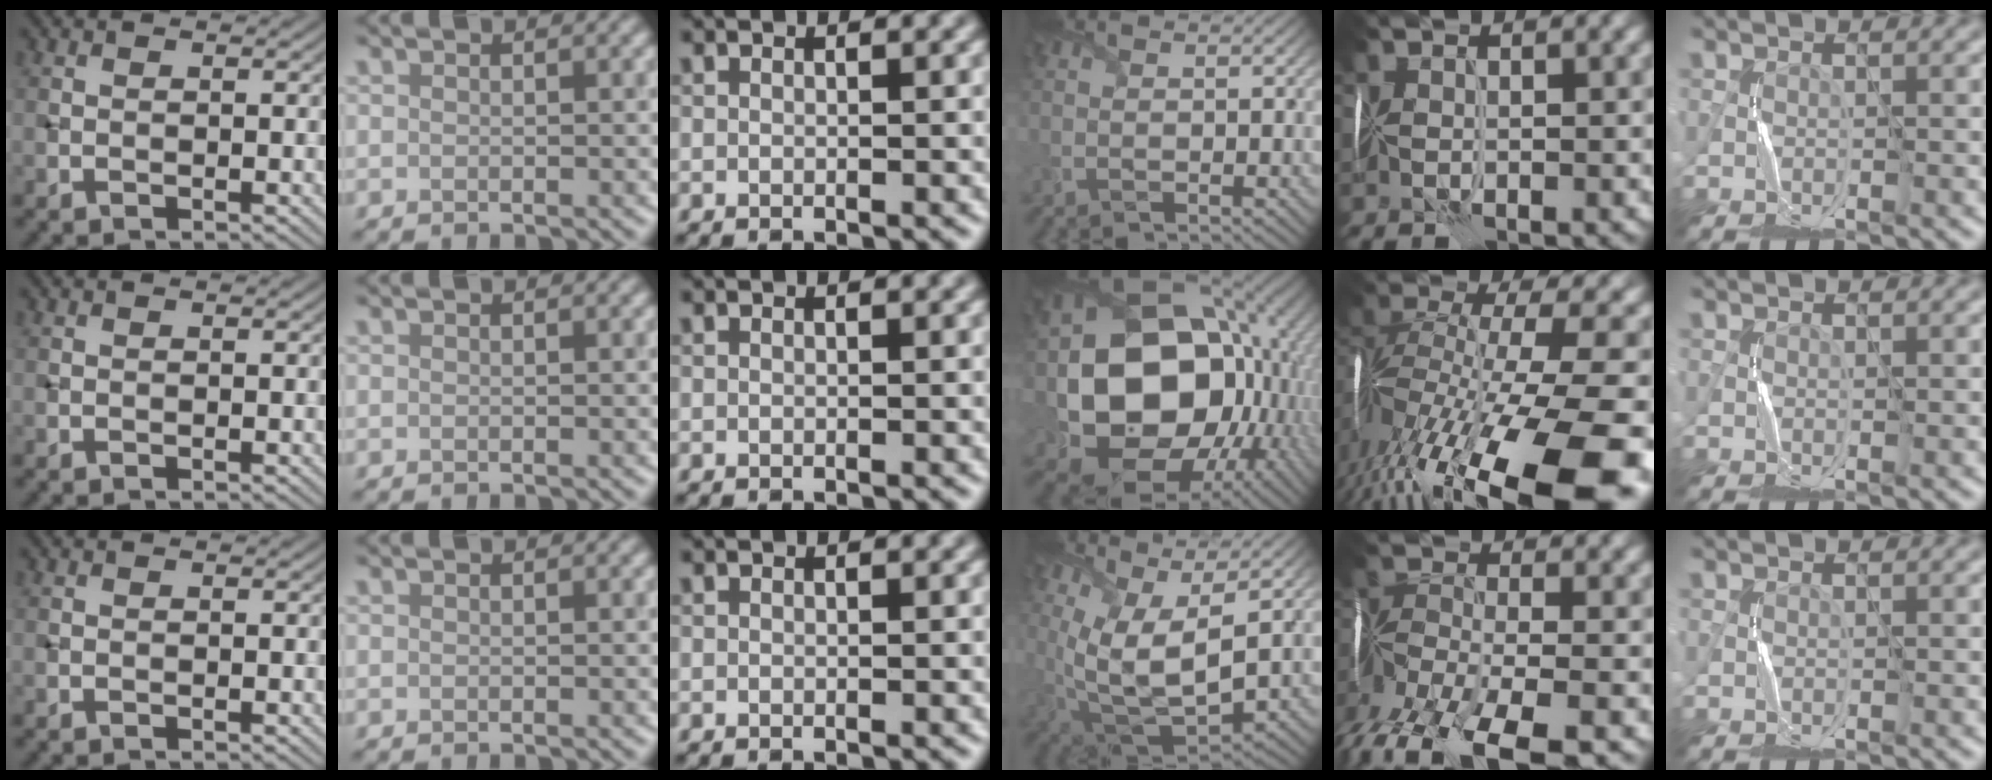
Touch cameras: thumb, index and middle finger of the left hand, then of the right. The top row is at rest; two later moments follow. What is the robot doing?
{"motion": "fold", "object": "map"}